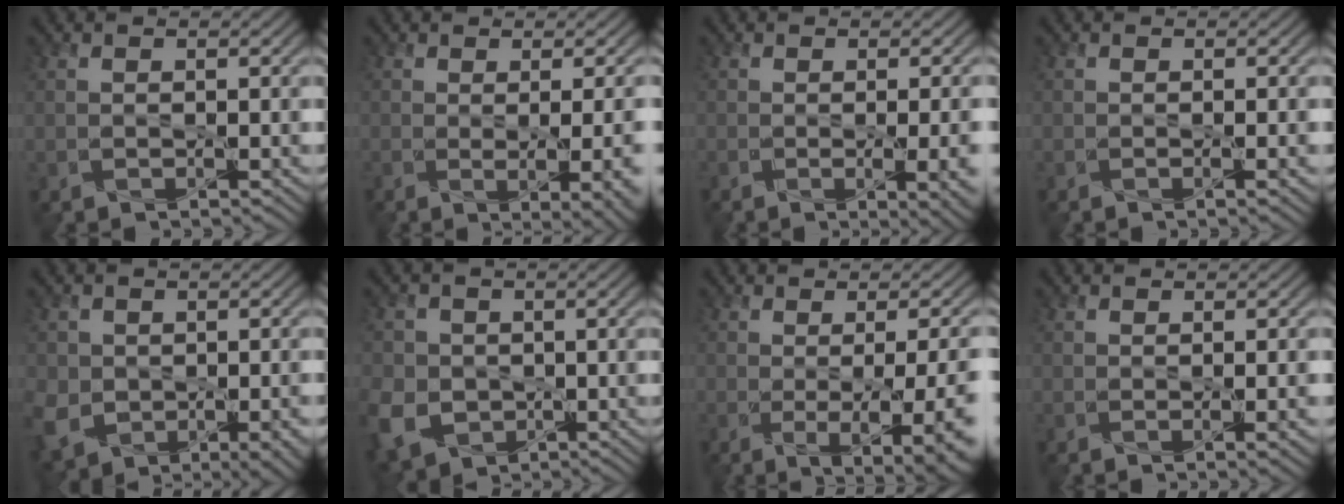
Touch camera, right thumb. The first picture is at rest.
{"total": 7.4, "force": [-1.0, 2.7, 6.8], "torque": [-0.071, -0.007, 0.001]}
{"total": 7.5, "force": [-1.7, 2.9, 6.7], "torque": [-0.071, -0.014, -0.003]}
{"total": 1.6, "force": [-0.3, 0.3, 1.5], "torque": [-0.022, -0.001, -0.008]}
{"total": 10.2, "force": [-3.0, 8.1, 5.3], "torque": [-0.110, -0.041, -0.038]}
{"total": 7.8, "force": [-2.1, 6.8, 3.3], "torque": [-0.105, -0.025, -0.056]}
{"total": 11.2, "force": [-2.0, 4.6, 10.1], "torque": [-0.103, -0.021, 0.000]}
{"total": 2.5, "force": [-0.3, 0.6, 2.4], "torque": [-0.036, 0.001, -0.007]}